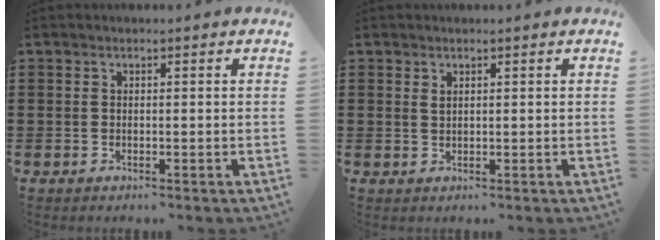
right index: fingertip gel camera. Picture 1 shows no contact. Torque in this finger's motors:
{"motor_torque": [-0.17, -0.15, -0.33, -0.21]}